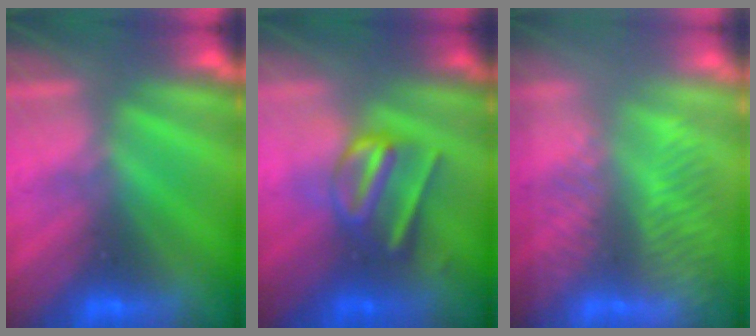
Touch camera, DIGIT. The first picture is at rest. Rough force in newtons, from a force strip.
{"total": 3.0}
{"total": 8.6}